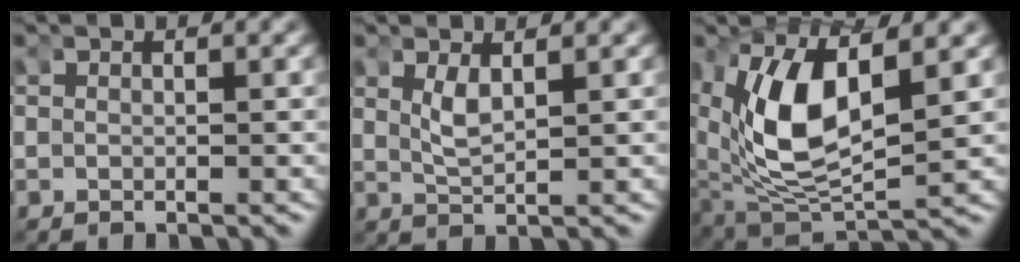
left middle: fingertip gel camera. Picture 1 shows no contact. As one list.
[{"total": 1.9, "force": [0.8, 0.2, 1.7], "torque": [-0.039, -0.012, 0.027]}, {"total": 9.0, "force": [1.5, 4.8, 7.5], "torque": [-0.170, -0.025, 0.046]}]